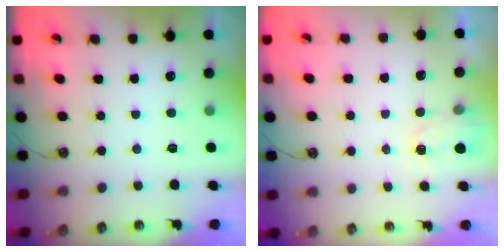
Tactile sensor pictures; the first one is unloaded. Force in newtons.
{"total": 1.9, "press": 1.9, "slide": 0.3}